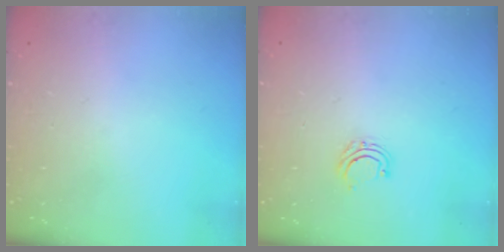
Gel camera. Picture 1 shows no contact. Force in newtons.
{"total": 4.1, "press": 4.0, "slide": 0.6}